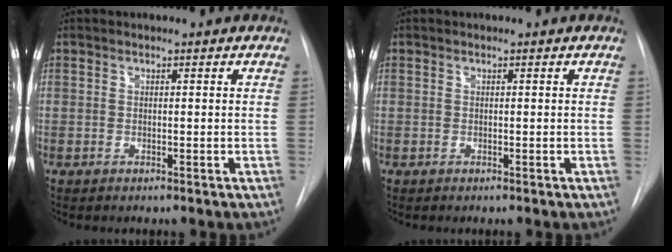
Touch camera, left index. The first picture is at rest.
{"total": 0.0}